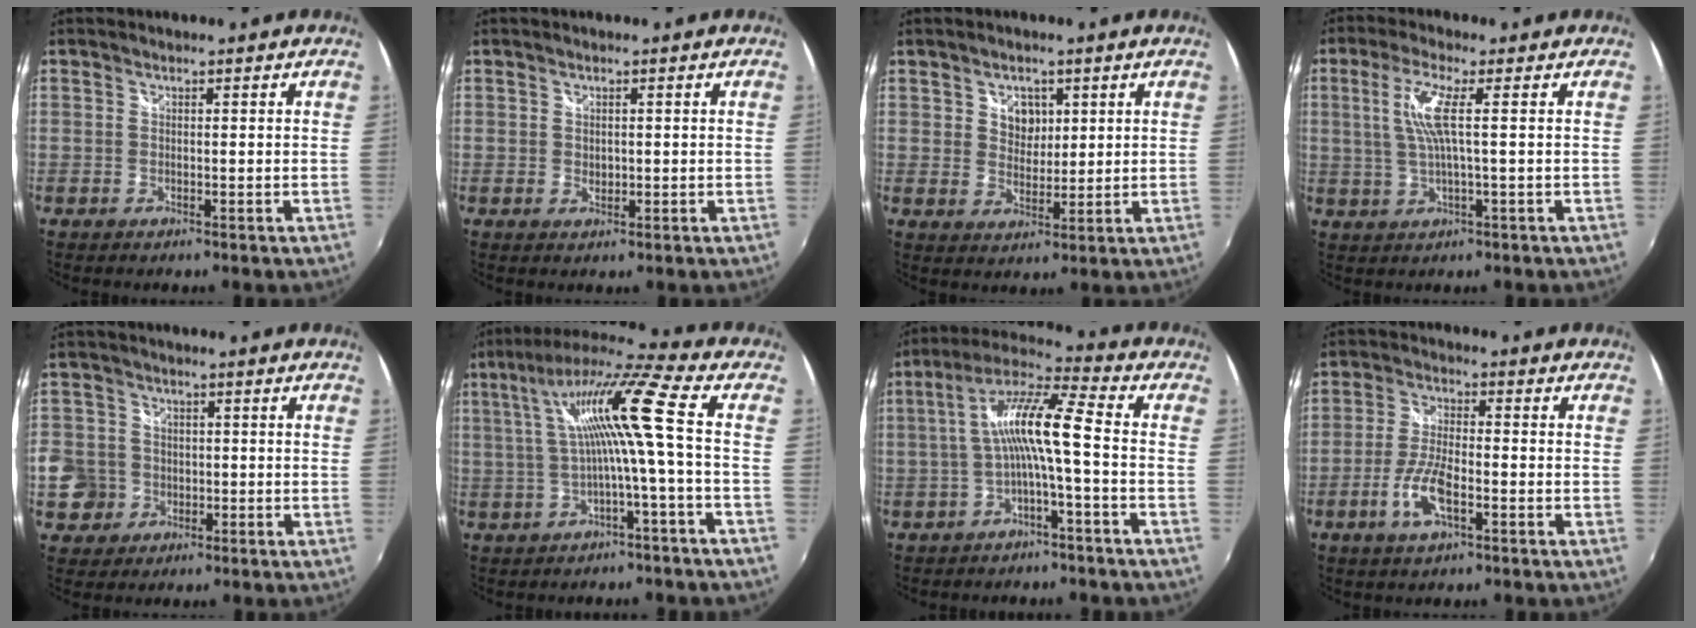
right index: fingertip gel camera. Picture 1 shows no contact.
{"total": 1.2, "force": [0.2, 1.0, 0.6], "torque": [-0.008, 0.000, 0.004]}
{"total": 5.9, "force": [1.6, 4.8, 2.9], "torque": [-0.045, 0.011, 0.029]}
{"total": 6.3, "force": [1.0, 0.0, 6.2], "torque": [-0.124, -0.002, 0.027]}
{"total": 10.3, "force": [-1.8, 9.7, 2.9], "torque": [-0.099, 0.016, -0.030]}
{"total": 12.3, "force": [0.2, -1.0, 12.3], "torque": [-0.226, 0.015, 0.011]}
{"total": 10.2, "force": [-1.9, 0.7, 10.0], "torque": [-0.208, 0.021, -0.034]}
{"total": 7.4, "force": [-3.2, 2.3, 6.3], "torque": [-0.136, -0.002, -0.063]}